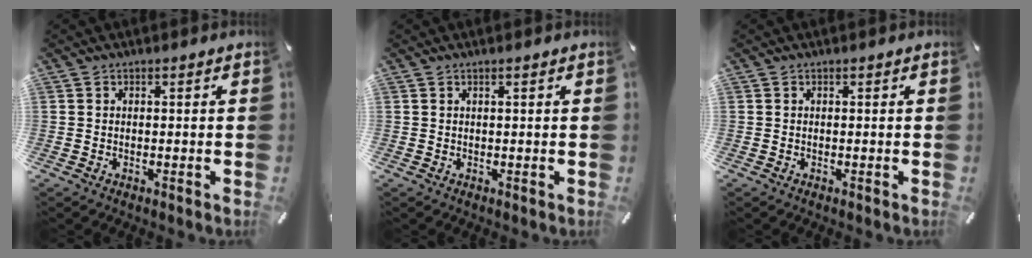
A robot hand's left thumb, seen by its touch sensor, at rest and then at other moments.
{"total": 0.8, "force": [0.3, 0.0, 0.7], "torque": [-0.011, 0.000, 0.005]}
{"total": 0.0}